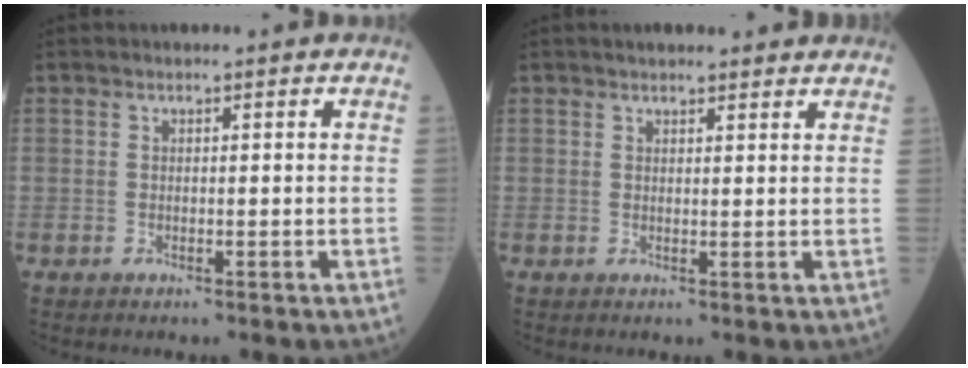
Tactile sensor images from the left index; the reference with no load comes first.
{"total": 7.1, "force": [6.3, 1.5, 2.8], "torque": [-0.032, 0.017, 0.073]}